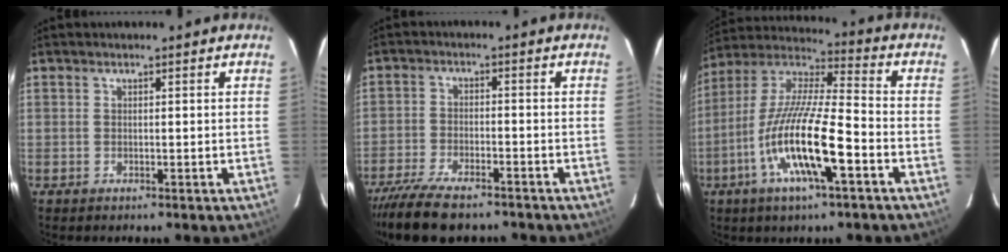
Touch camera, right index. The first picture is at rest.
{"total": 11.9, "force": [-9.8, 3.5, 5.7], "torque": [-0.135, -0.029, -0.172]}
{"total": 17.7, "force": [-7.1, 3.2, 15.9], "torque": [-0.312, -0.018, -0.144]}